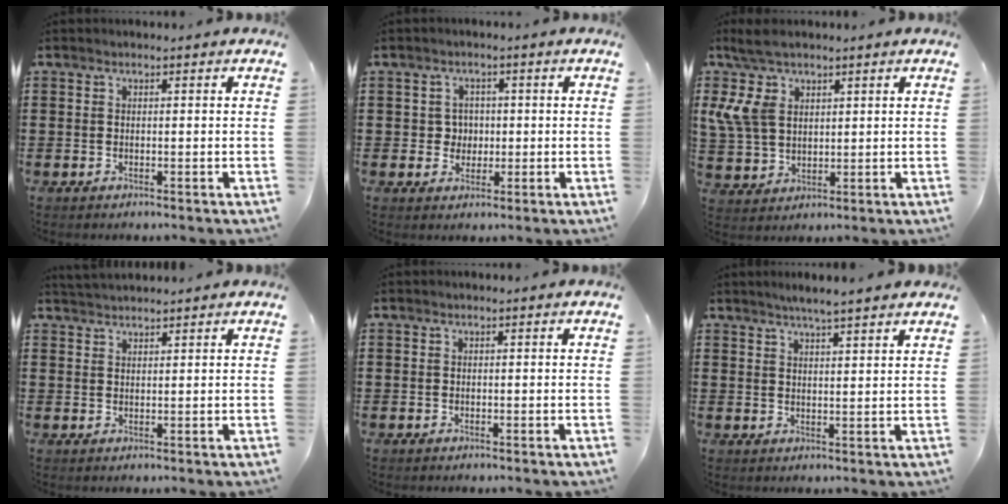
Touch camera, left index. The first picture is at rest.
{"total": 3.1, "force": [0.0, 2.9, 1.2], "torque": [-0.035, 0.008, -0.004]}
{"total": 8.2, "force": [4.3, 4.9, 4.9], "torque": [-0.140, 0.003, 0.075]}
{"total": 1.8, "force": [1.8, 0.0, 0.0], "torque": [-0.004, 0.003, 0.035]}
{"total": 0.0}
{"total": 3.3, "force": [3.1, -0.4, 1.2], "torque": [-0.032, -0.004, 0.055]}